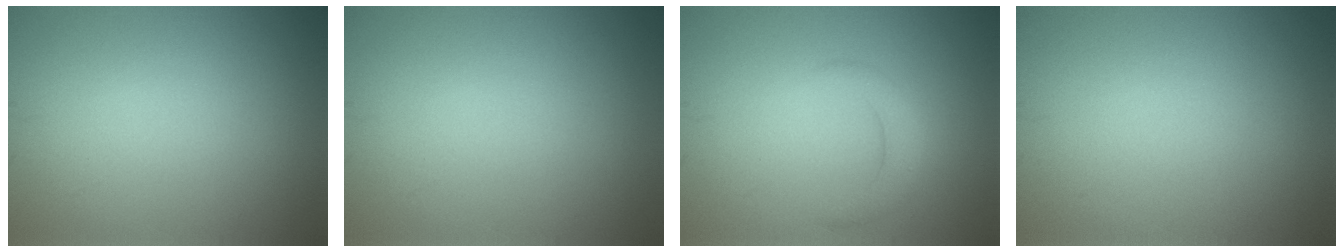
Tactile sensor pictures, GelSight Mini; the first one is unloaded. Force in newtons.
{"total": 0.0}
{"total": 2.0, "press": 2.0, "slide": 0.1}
{"total": 0.0}